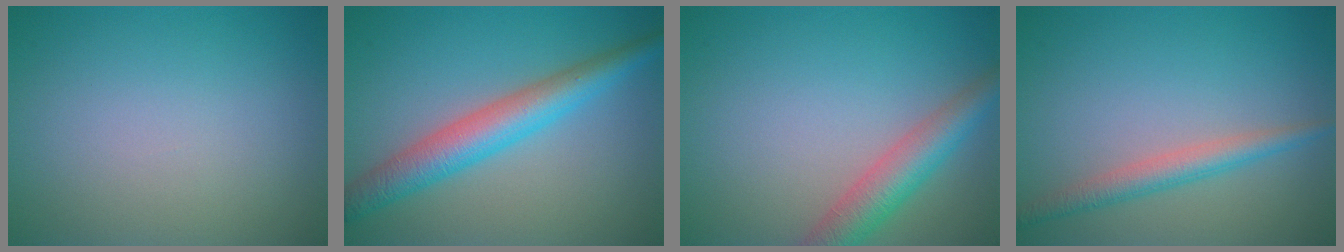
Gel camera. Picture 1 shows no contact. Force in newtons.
{"total": 5.3, "press": 5.3, "slide": 0.1}
{"total": 4.4, "press": 4.4, "slide": 0.3}
{"total": 2.6, "press": 2.6, "slide": 0.0}